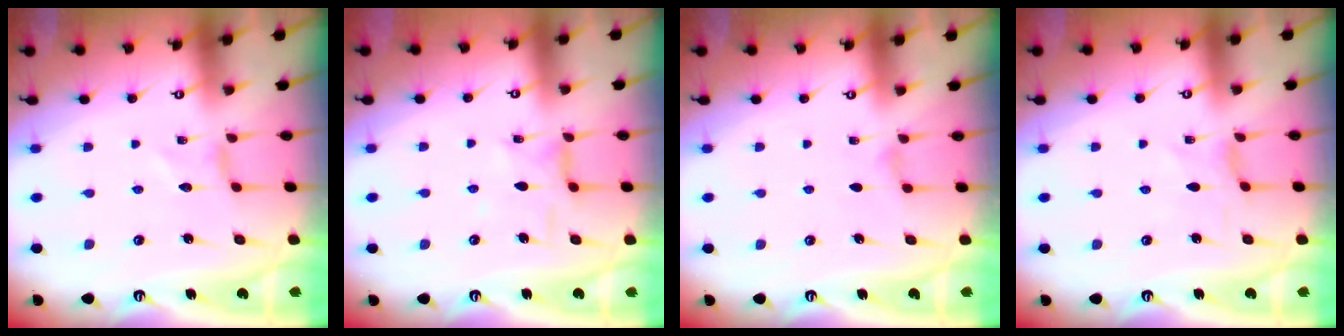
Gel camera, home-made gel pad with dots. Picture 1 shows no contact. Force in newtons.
{"total": 4.2, "press": 4.2, "slide": 0.2}
{"total": 1.3, "press": 1.3, "slide": 0.3}
{"total": 0.6, "press": 0.6, "slide": 0.2}